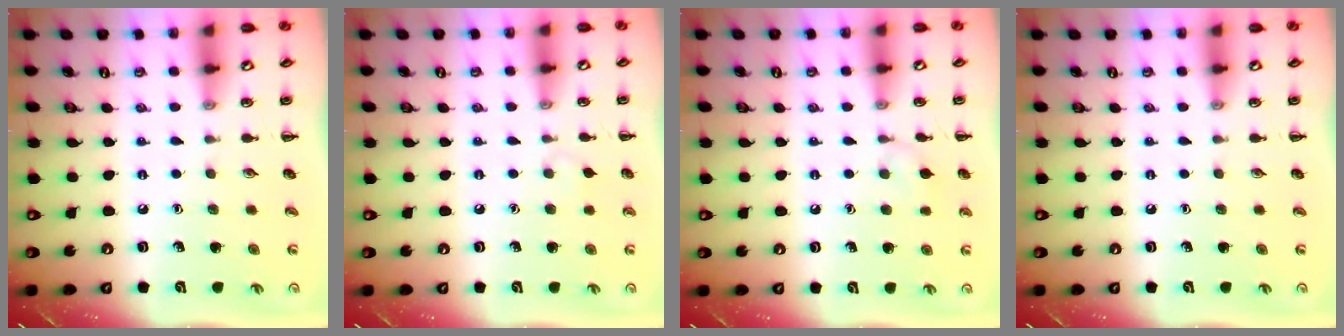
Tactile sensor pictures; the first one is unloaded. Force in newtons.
{"total": 2.8, "press": 2.5, "slide": 1.1}
{"total": 5.6, "press": 5.3, "slide": 1.9}
{"total": 0.0}